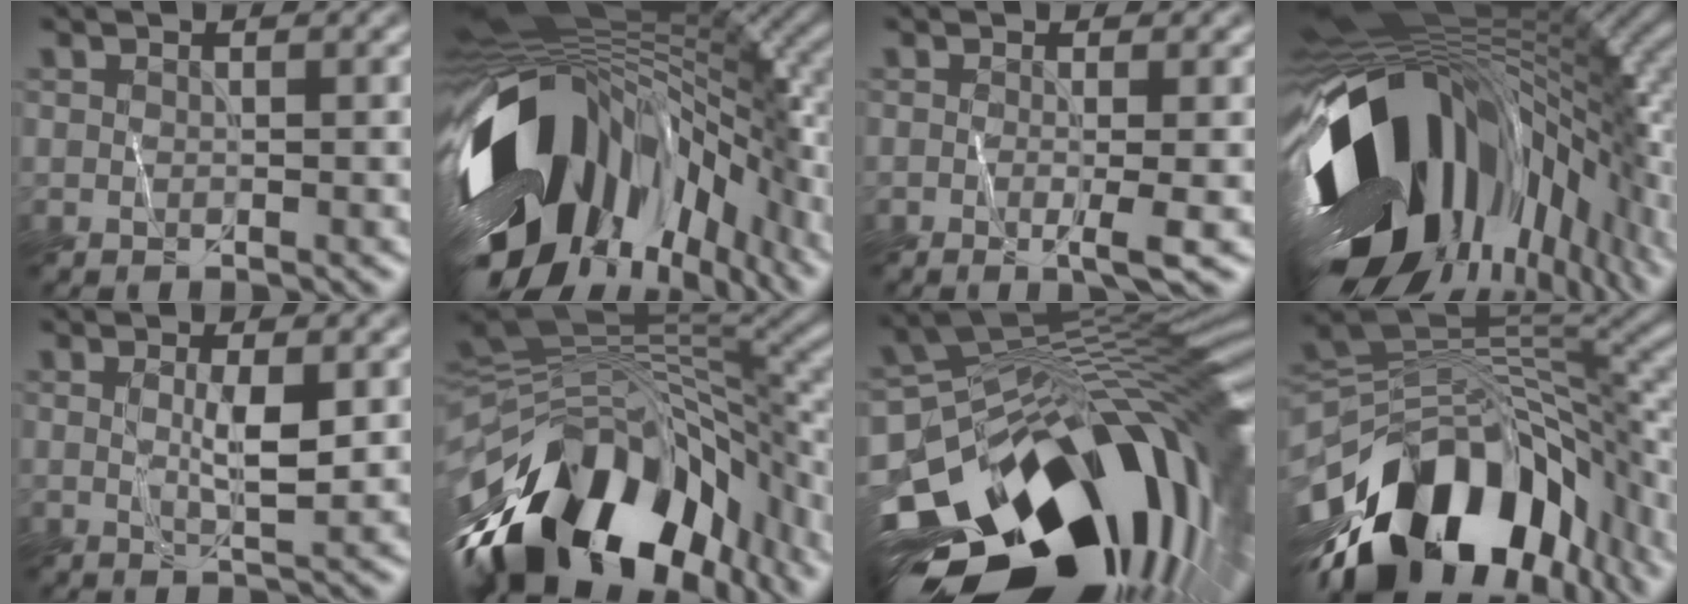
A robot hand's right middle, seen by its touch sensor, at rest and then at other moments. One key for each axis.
{"total": 17.7, "fx": -4.4, "fy": 10.1, "fz": 13.8, "tx": -0.261, "ty": -0.021, "tz": -0.074}
{"total": 2.2, "fx": -0.4, "fy": 0.4, "fz": 2.1, "tx": -0.032, "ty": -0.002, "tz": -0.008}
{"total": 19.6, "fx": -4.3, "fy": 10.3, "fz": 16.2, "tx": -0.298, "ty": -0.042, "tz": -0.065}
{"total": 2.6, "fx": 0.5, "fy": 0.4, "fz": 2.5, "tx": -0.048, "ty": 0.001, "tz": 0.010}
{"total": 16.5, "fx": -7.4, "fy": 8.2, "fz": 12.2, "tx": -0.212, "ty": 0.007, "tz": -0.129}
{"total": 19.2, "fx": -6.6, "fy": 10.0, "fz": 15.0, "tx": -0.257, "ty": -0.016, "tz": -0.111}
{"total": 15.6, "fx": -7.9, "fy": 8.3, "fz": 10.6, "tx": -0.190, "ty": 0.016, "tz": -0.132}